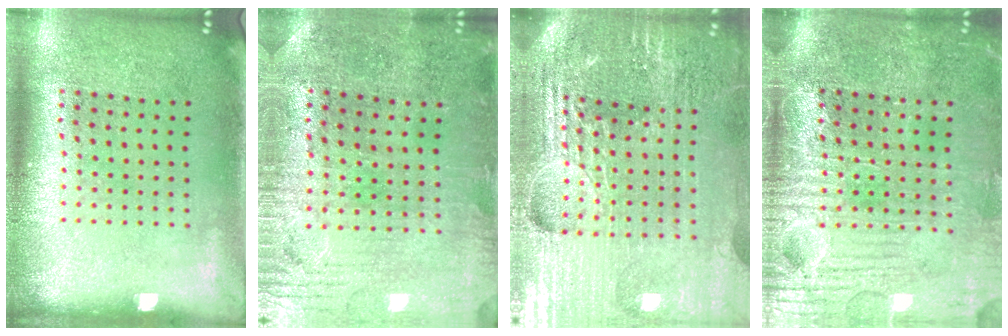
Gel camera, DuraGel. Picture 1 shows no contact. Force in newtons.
{"total": 0.9, "press": 0.7, "slide": 0.6}
{"total": 5.9, "press": 5.3, "slide": 2.6}
{"total": 3.9, "press": 3.7, "slide": 1.1}